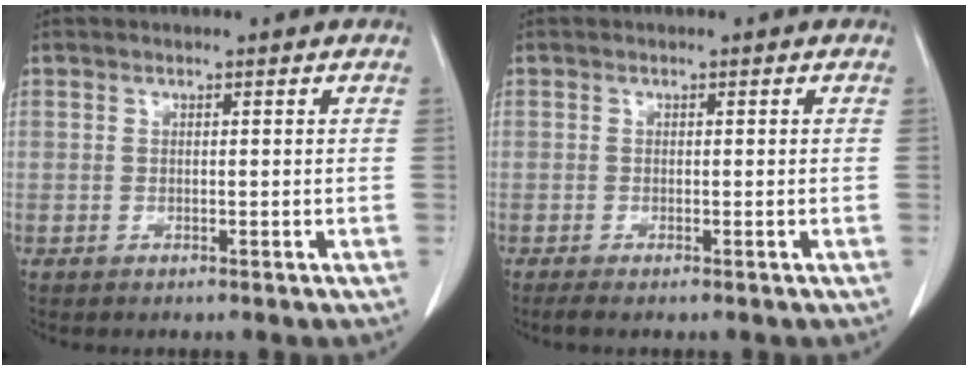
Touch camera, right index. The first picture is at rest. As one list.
[{"total": 1.2, "force": [-0.9, 0.0, 0.8], "torque": [-0.020, -0.005, -0.018]}]